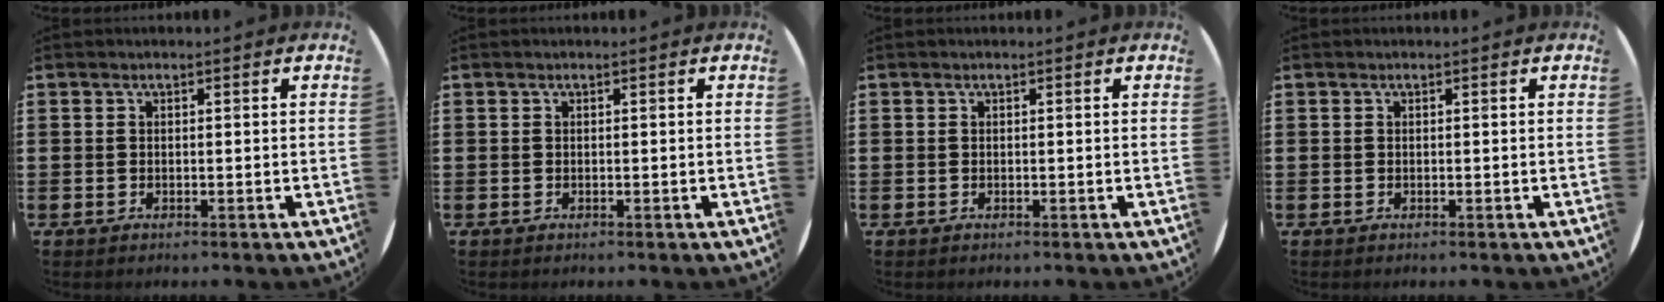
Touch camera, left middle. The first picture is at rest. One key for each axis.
{"total": 0.0}
{"total": 0.0}
{"total": 0.0}